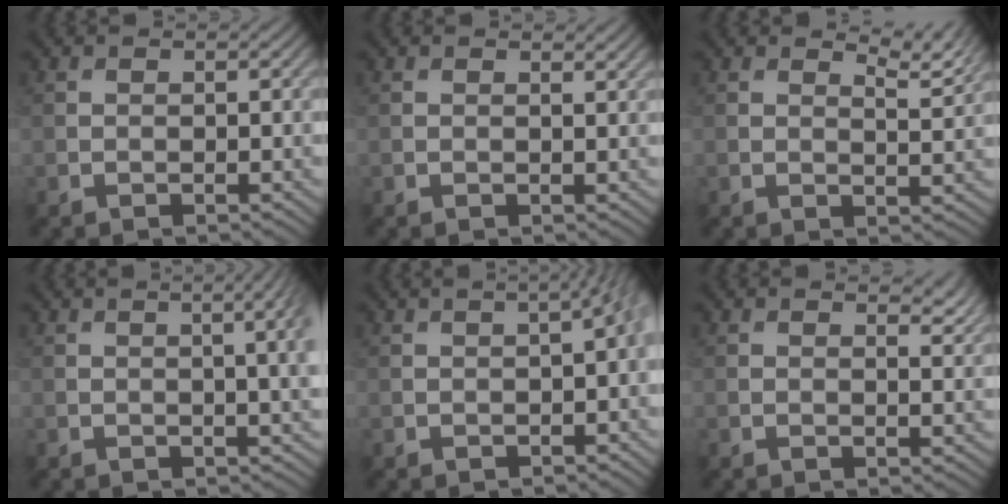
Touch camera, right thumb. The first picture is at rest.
{"total": 0.6, "force": [0.5, 0.1, 0.3], "torque": [-0.005, -0.001, 0.008]}
{"total": 3.4, "force": [2.8, 0.7, 1.9], "torque": [-0.032, -0.008, 0.046]}
{"total": 4.9, "force": [0.7, 1.3, 4.7], "torque": [-0.050, 0.013, 0.008]}
{"total": 4.0, "force": [0.0, 1.3, 3.8], "torque": [-0.036, 0.008, 0.006]}
{"total": 2.1, "force": [1.5, 0.6, 1.3], "torque": [-0.019, -0.009, 0.025]}